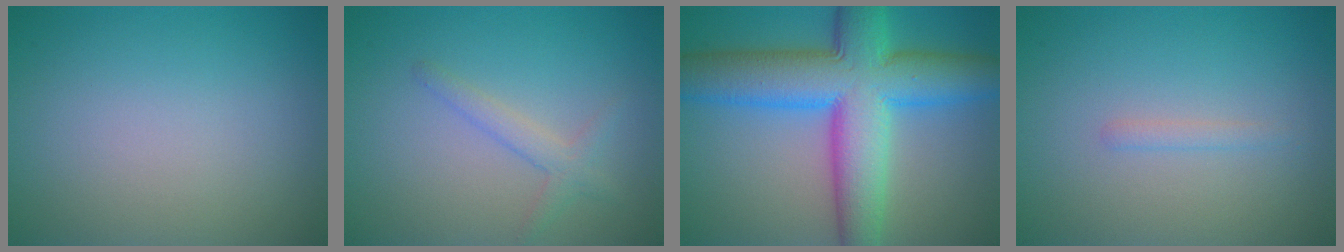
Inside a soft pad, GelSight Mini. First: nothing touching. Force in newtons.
{"total": 1.9, "press": 1.9, "slide": 0.1}
{"total": 11.8, "press": 11.8, "slide": 0.1}
{"total": 0.8, "press": 0.8, "slide": 0.0}